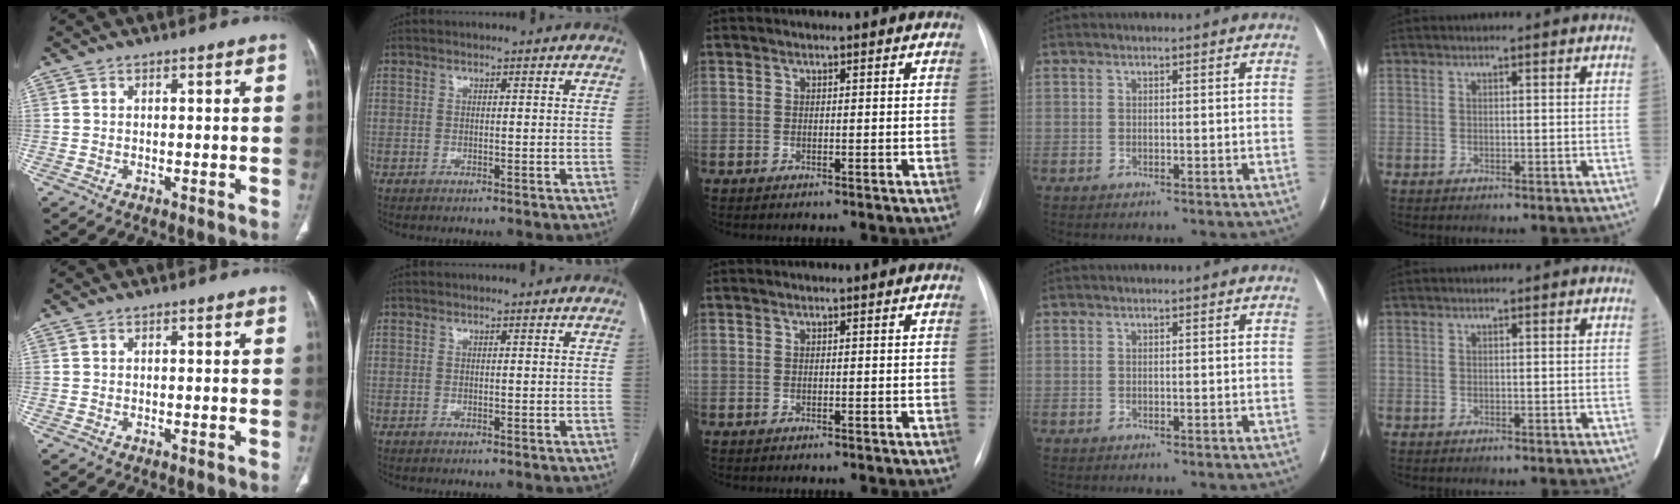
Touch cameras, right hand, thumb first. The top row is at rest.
{}